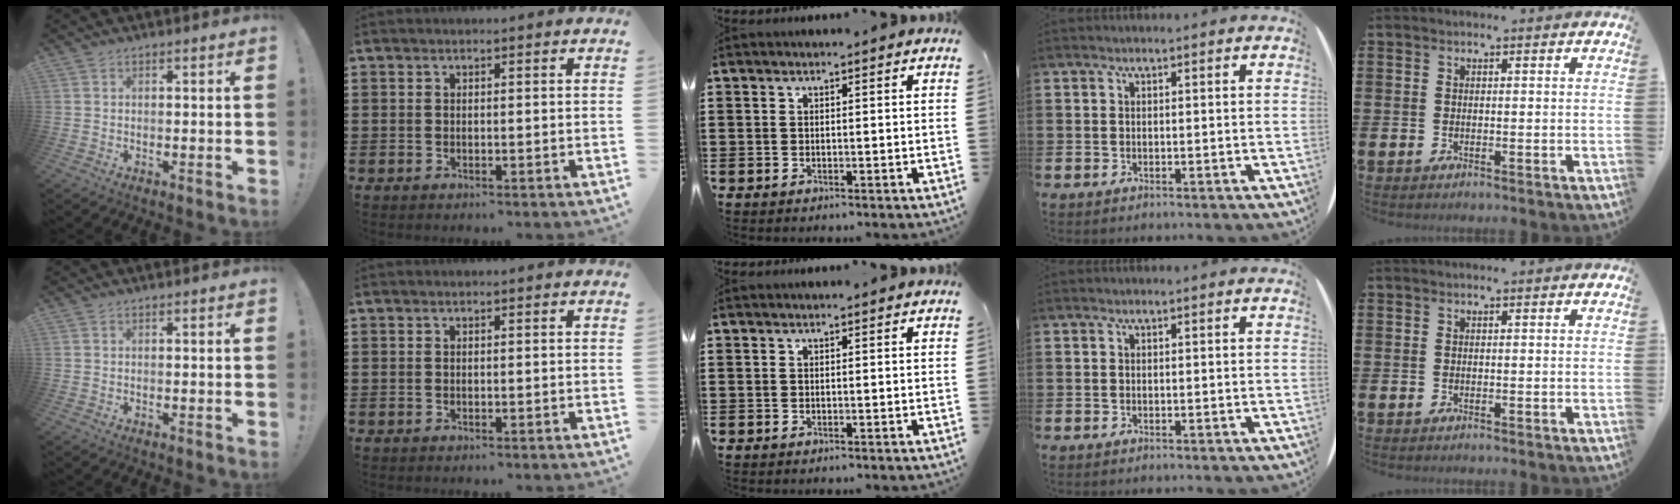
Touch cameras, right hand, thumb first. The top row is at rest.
{}